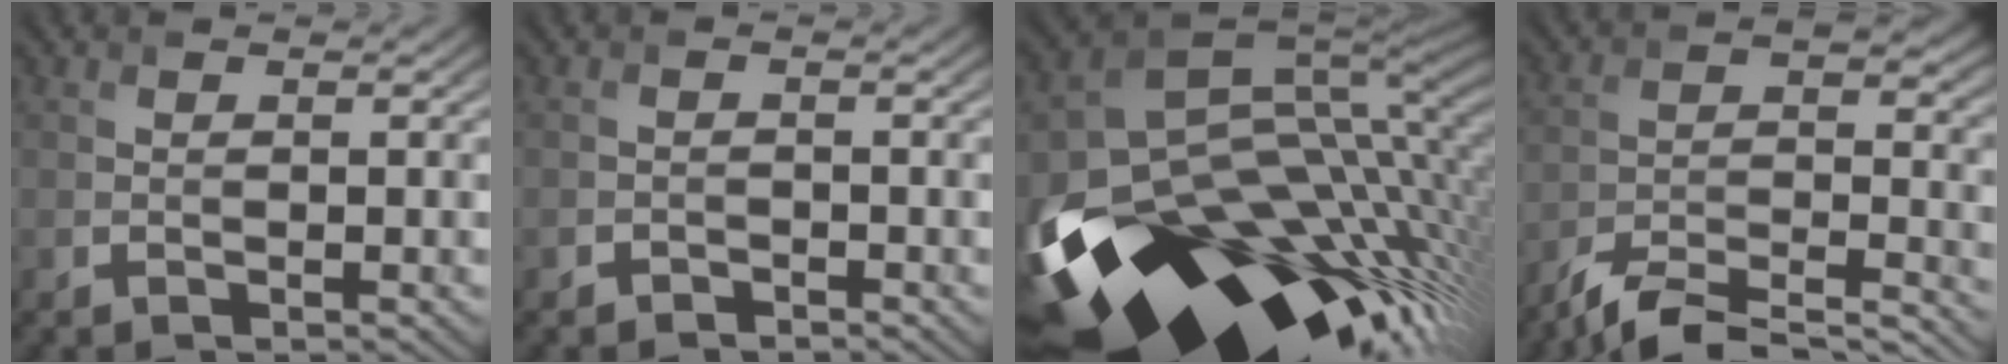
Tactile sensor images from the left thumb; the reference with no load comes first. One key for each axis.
{"total": 1.0, "fx": -0.9, "fy": 0.5, "fz": 0.1, "tx": 0.001, "ty": -0.002, "tz": -0.019}
{"total": 19.6, "fx": -7.0, "fy": 11.2, "fz": 14.4, "tx": -0.304, "ty": -0.063, "tz": -0.085}
{"total": 10.3, "fx": -8.4, "fy": 2.4, "fz": 5.4, "tx": -0.103, "ty": -0.004, "tz": -0.146}